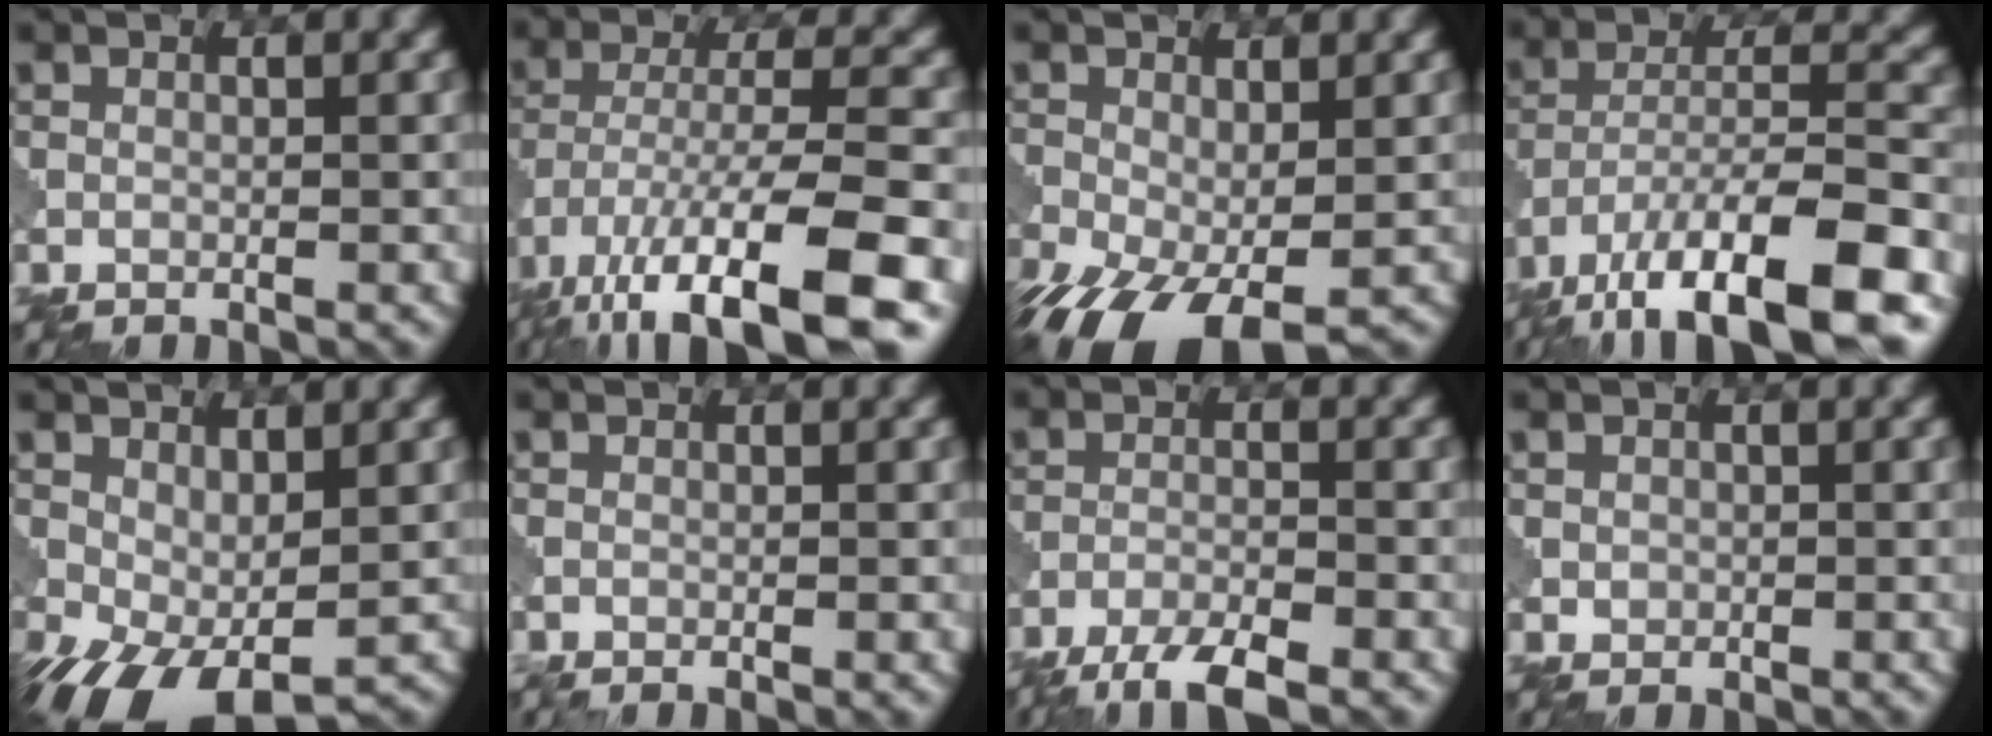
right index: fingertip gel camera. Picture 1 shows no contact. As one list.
[{"total": 13.3, "force": [-9.1, 3.4, 9.1], "torque": [-0.192, -0.008, -0.145]}, {"total": 8.7, "force": [-5.0, 3.7, 6.2], "torque": [-0.139, -0.056, -0.068]}, {"total": 13.0, "force": [-9.7, 3.4, 8.0], "torque": [-0.150, -0.004, -0.162]}, {"total": 5.1, "force": [-2.2, 2.6, 3.9], "torque": [-0.092, -0.024, -0.019]}, {"total": 0.7, "force": [-0.1, 0.3, 0.7], "torque": [-0.002, 0.004, -0.002]}, {"total": 4.7, "force": [-4.3, 0.4, 1.9], "torque": [-0.044, -0.010, -0.078]}, {"total": 1.0, "force": [0.1, 1.0, 0.0], "torque": [-0.010, -0.001, 0.011]}]